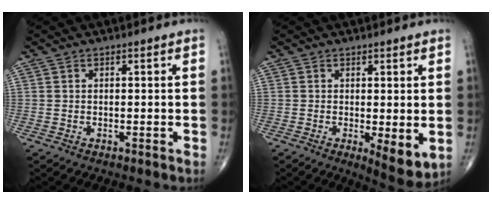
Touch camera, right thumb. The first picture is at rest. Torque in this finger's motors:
{"motor_torque": [0.56, 0.91, 0.29, -0.33, 0.09]}